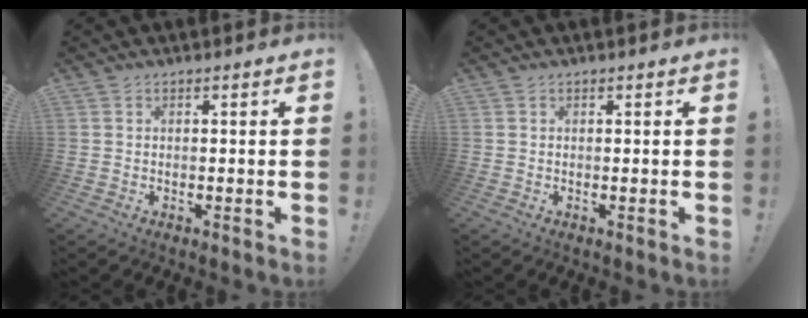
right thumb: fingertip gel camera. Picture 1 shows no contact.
{"total": 0.0}